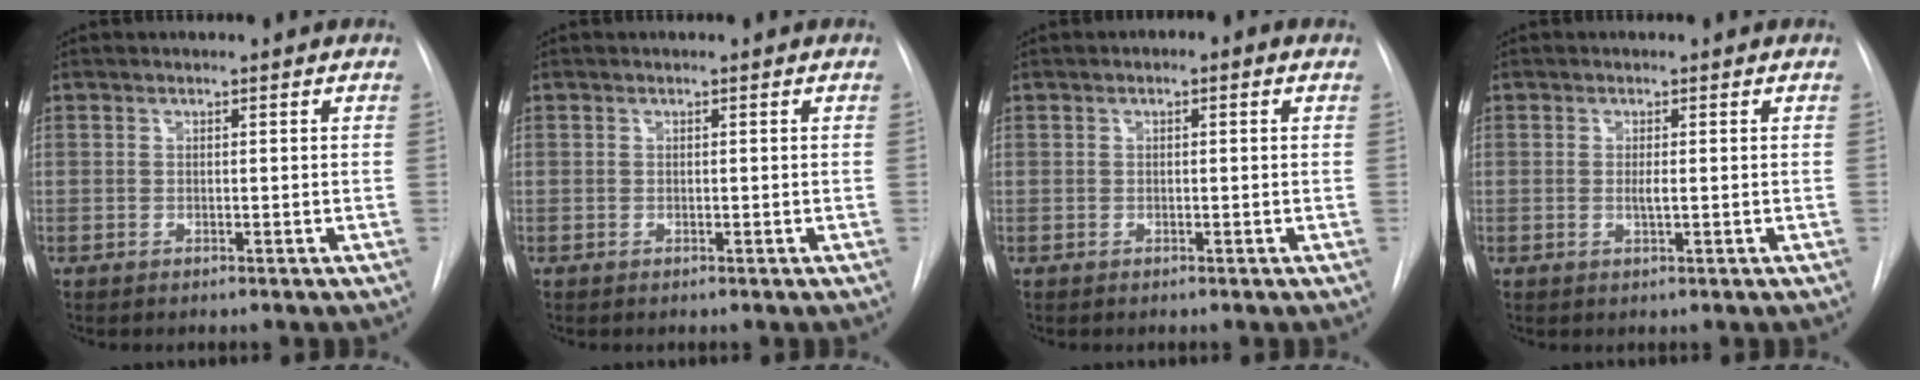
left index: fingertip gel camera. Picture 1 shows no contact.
{"total": 0.0}
{"total": 1.5, "force": [0.5, 0.7, 1.3], "torque": [-0.024, 0.010, 0.005]}
{"total": 1.2, "force": [0.0, 0.1, 1.2], "torque": [-0.027, -0.003, 0.000]}